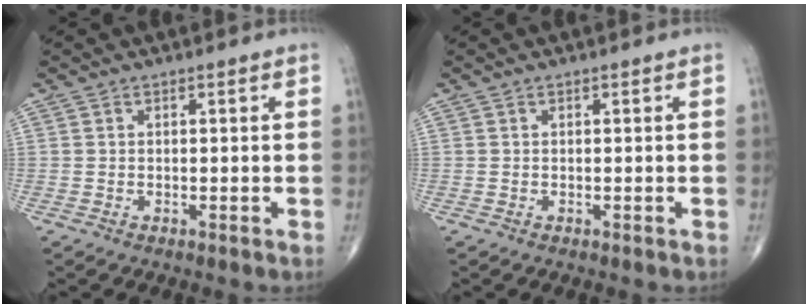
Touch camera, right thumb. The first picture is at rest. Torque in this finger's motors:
{"motor_torque": [0.00, 0.00, 0.01, -0.01, 0.00]}